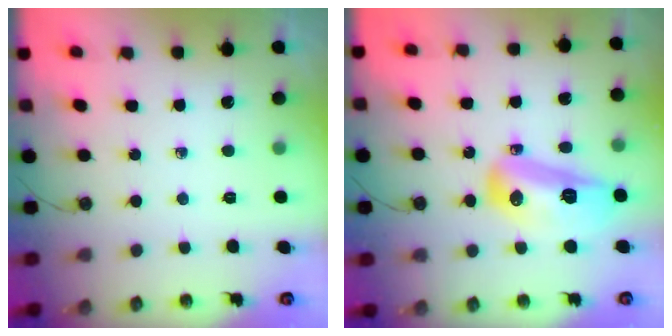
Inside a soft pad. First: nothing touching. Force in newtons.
{"total": 13.4, "press": 13.4, "slide": 1.2}